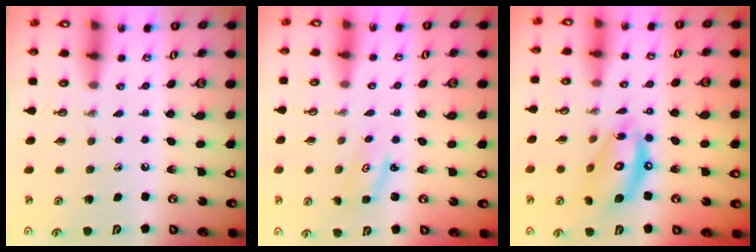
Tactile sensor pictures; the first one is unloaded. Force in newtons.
{"total": 2.0, "press": 2.0, "slide": 0.2}
{"total": 14.3, "press": 14.2, "slide": 1.2}